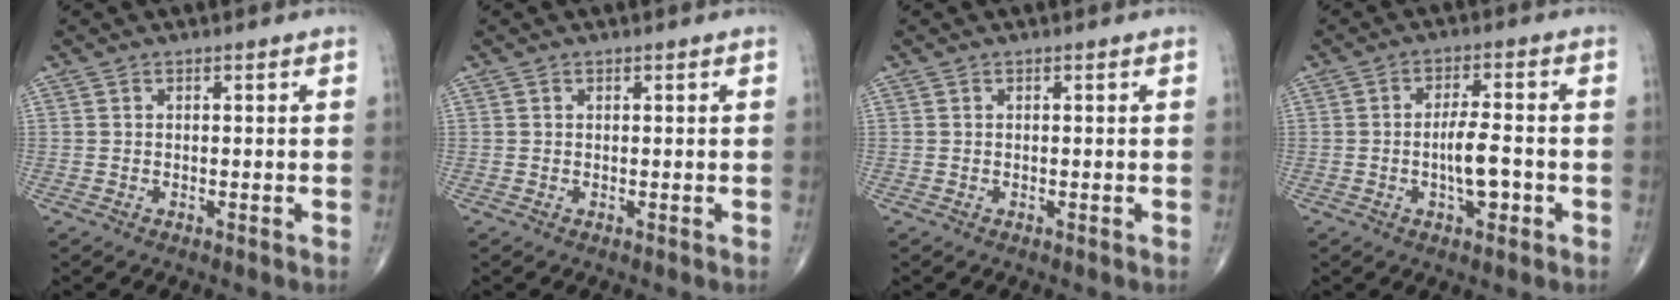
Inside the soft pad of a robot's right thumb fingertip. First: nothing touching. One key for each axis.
{"total": 0.0}
{"total": 0.0}
{"total": 6.2, "fx": -1.5, "fy": 2.2, "fz": 5.6, "tx": -0.092, "ty": 0.010, "tz": -0.024}